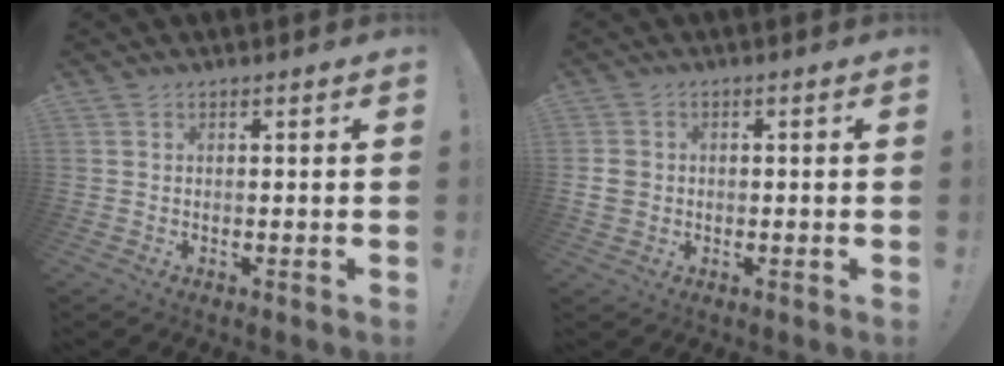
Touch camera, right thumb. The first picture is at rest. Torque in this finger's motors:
{"motor_torque": [0.06, -0.06, 0.09, 0.32, 0.01]}